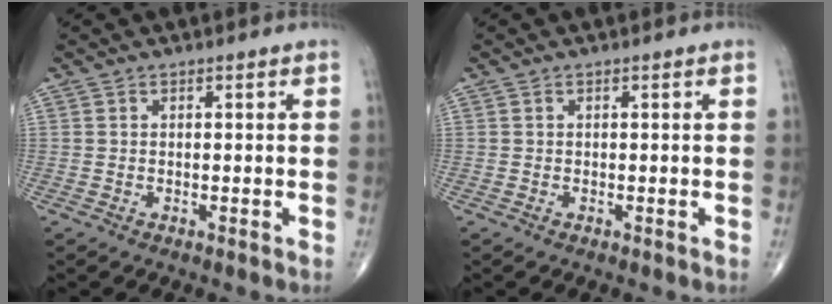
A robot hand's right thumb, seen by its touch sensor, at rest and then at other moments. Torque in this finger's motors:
{"motor_torque": [0.24, 0.18, 0.14, 0.07, -0.01]}